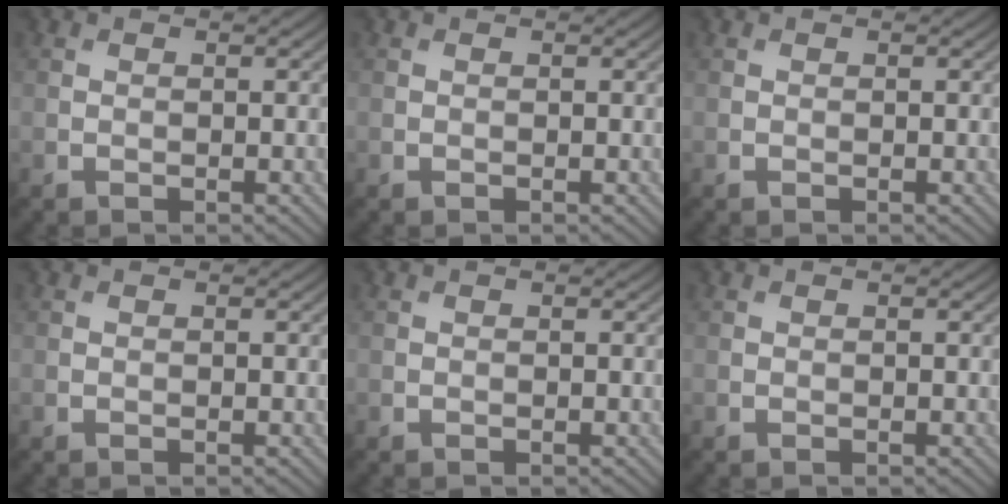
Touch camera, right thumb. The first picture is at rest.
{"total": 0.0}
{"total": 0.0}
{"total": 0.0}
{"total": 0.0}
{"total": 0.0}